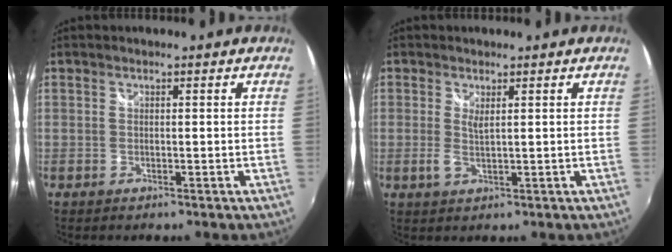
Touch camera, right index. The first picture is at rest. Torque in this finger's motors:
{"motor_torque": [0.38, 0.19, 0.23, 0.05]}